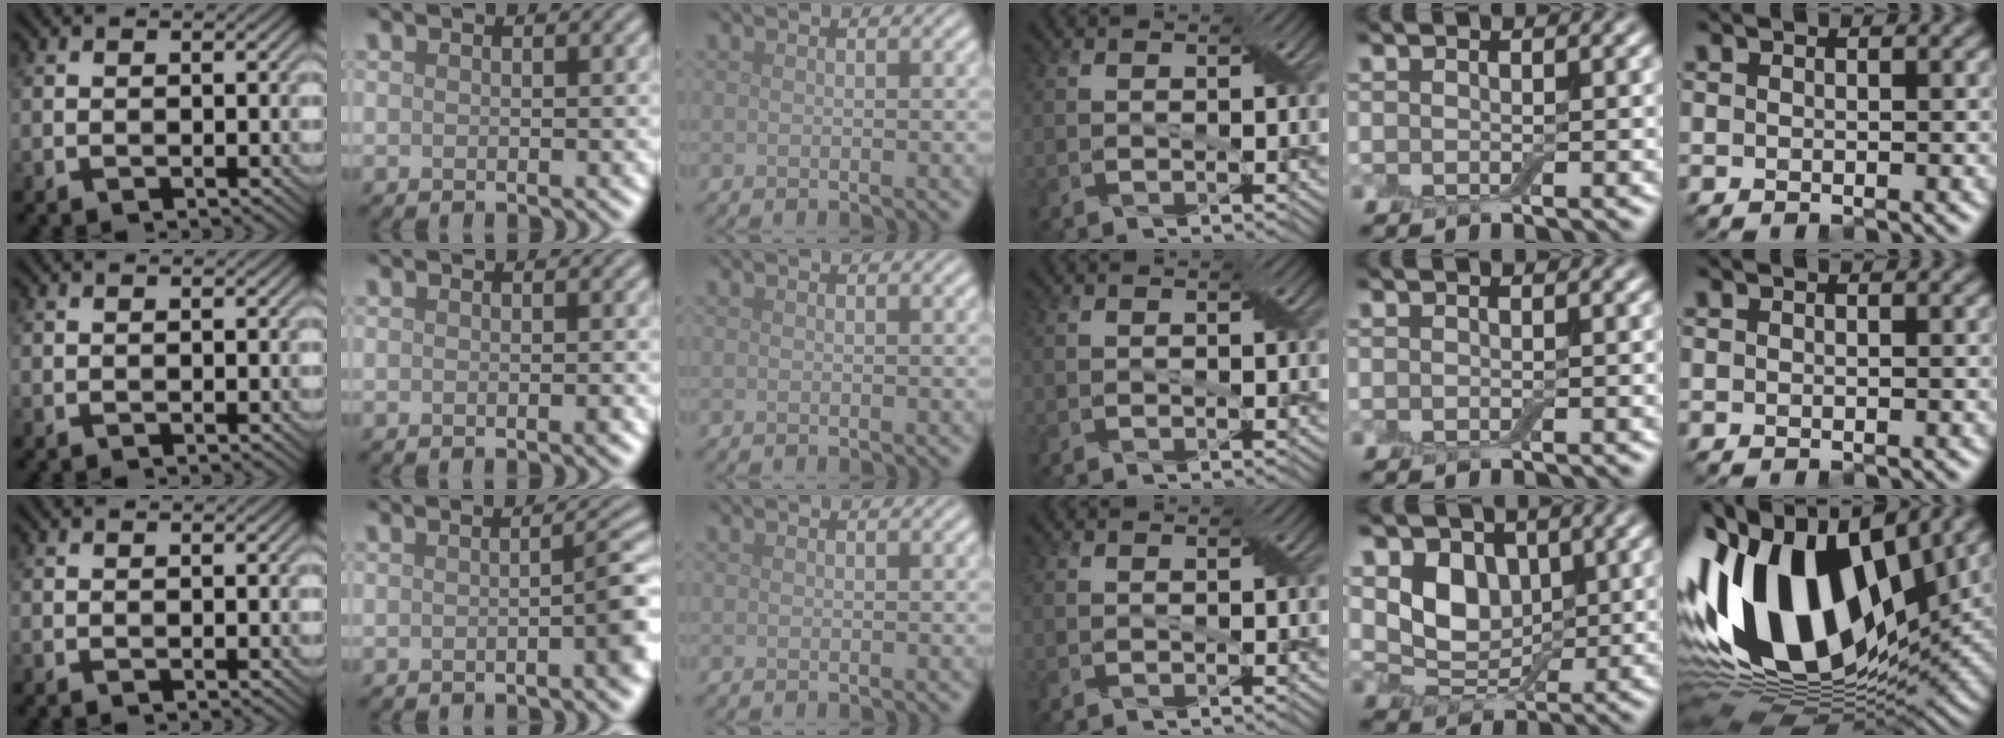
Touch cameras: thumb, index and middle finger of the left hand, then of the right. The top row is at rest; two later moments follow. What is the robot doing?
{"motion": "extract", "object": "drawer"}